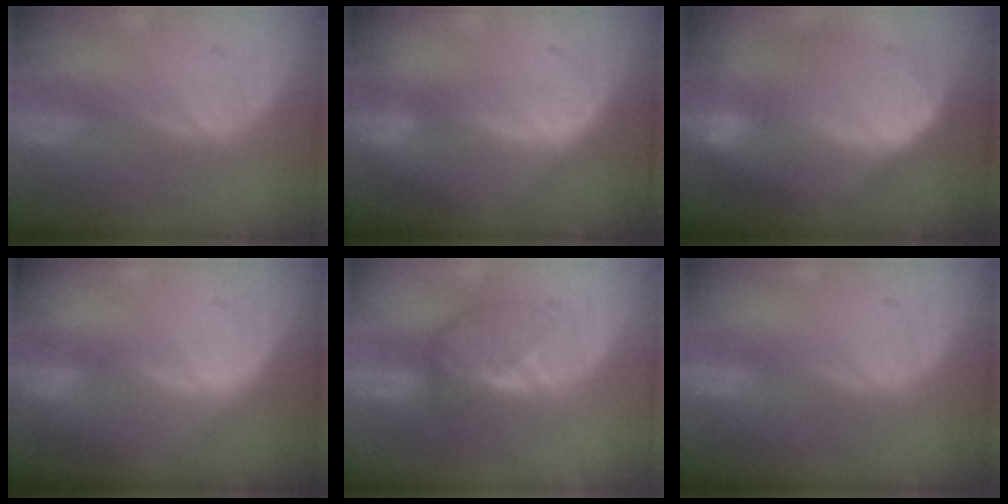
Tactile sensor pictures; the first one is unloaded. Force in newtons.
{"total": 2.0, "press": 2.0, "slide": 0.1}
{"total": 10.3, "press": 8.9, "slide": 5.2}
{"total": 0.8, "press": 0.5, "slide": 0.7}
{"total": 4.6, "press": 4.2, "slide": 2.0}
{"total": 0.0}